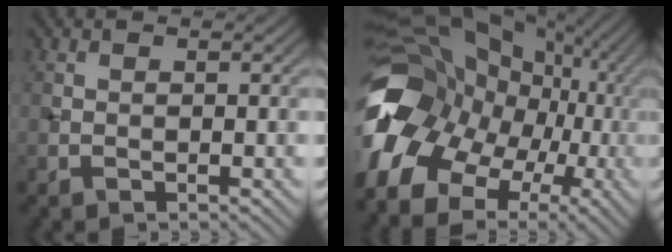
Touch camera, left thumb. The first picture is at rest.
{"total": 16.6, "force": [-2.0, 13.8, 9.1], "torque": [-0.208, -0.011, -0.041]}